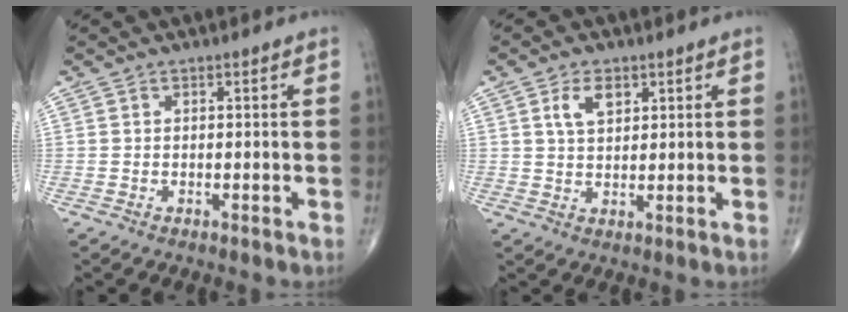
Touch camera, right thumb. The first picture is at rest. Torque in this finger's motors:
{"motor_torque": [-0.08, 0.11, 0.20, 0.10, 0.05]}